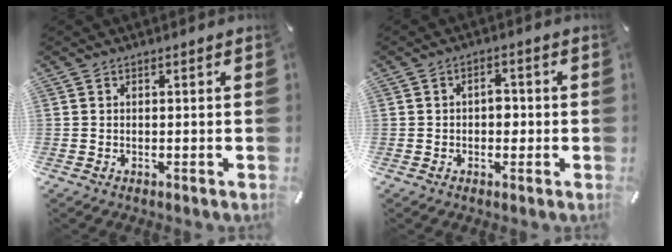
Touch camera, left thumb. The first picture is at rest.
{"total": 3.3, "force": [-0.2, 2.3, 2.3], "torque": [-0.029, 0.002, -0.009]}